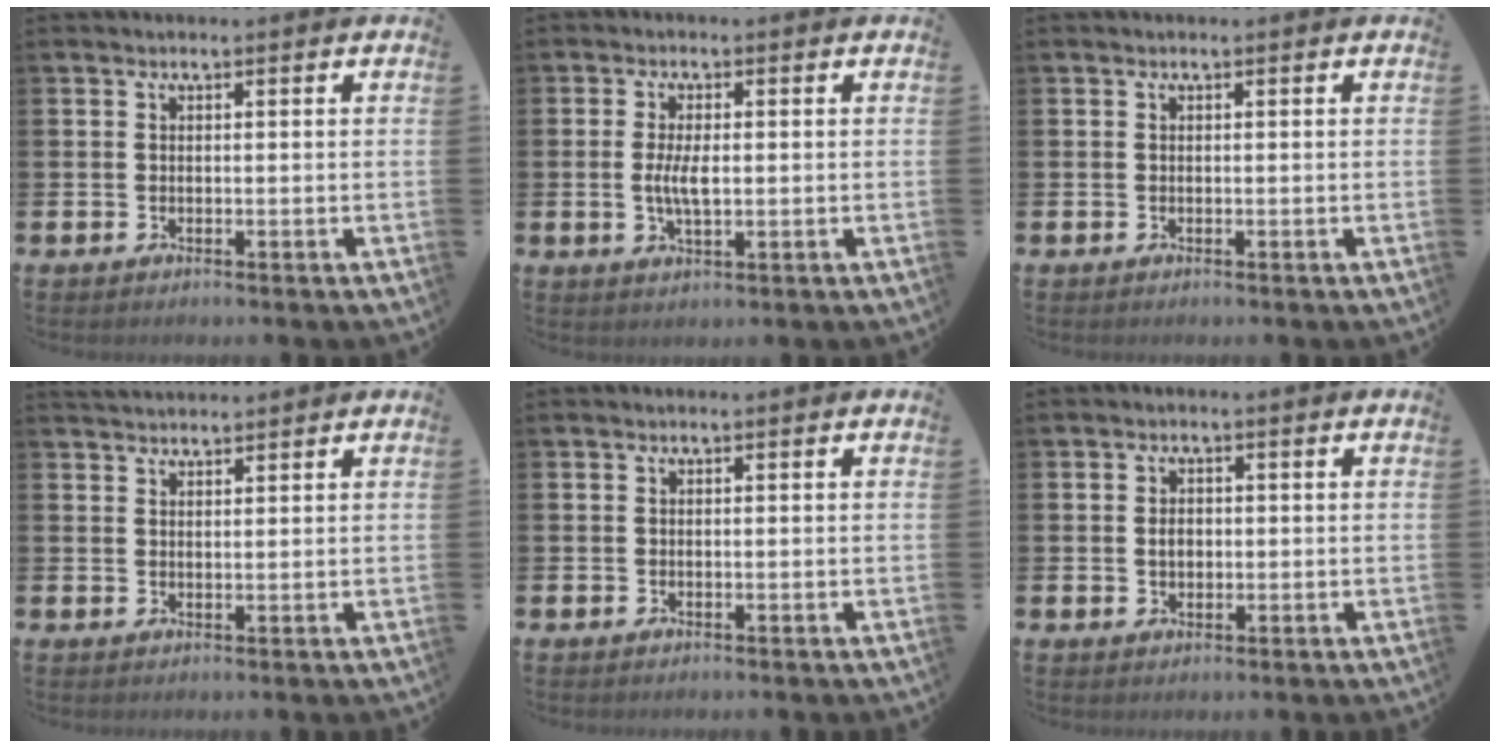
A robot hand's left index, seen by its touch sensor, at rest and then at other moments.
{"total": 3.9, "force": [0.0, 1.6, 3.6], "torque": [-0.058, 0.000, -0.004]}
{"total": 0.0}
{"total": 2.4, "force": [2.3, 0.5, 0.2], "torque": [0.001, -0.008, 0.042]}
{"total": 0.0}
{"total": 2.1, "force": [0.1, 1.6, 1.4], "torque": [-0.010, 0.001, -0.005]}